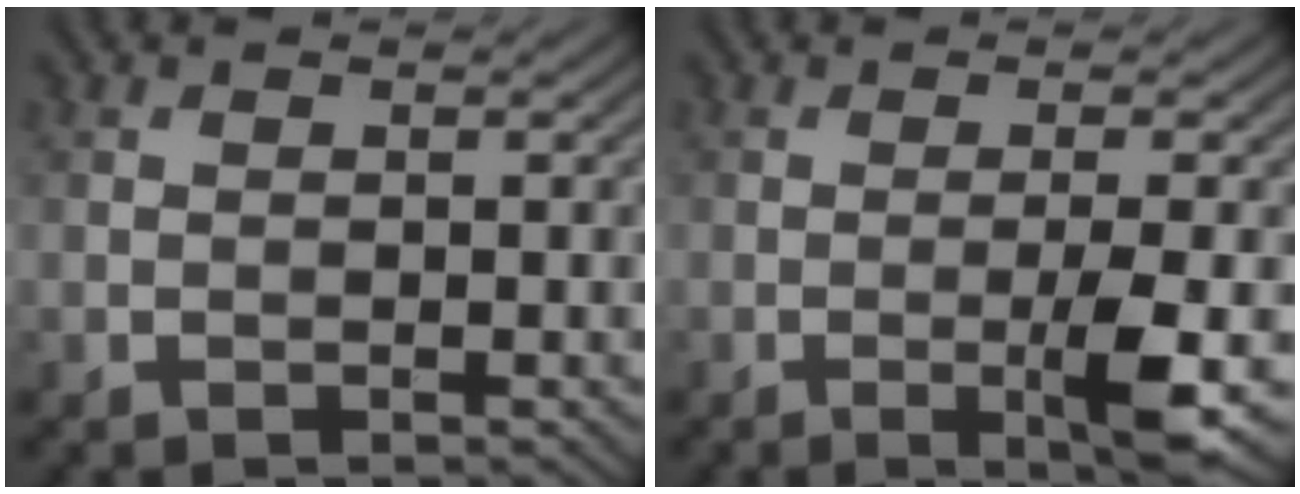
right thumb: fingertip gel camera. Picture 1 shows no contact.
{"total": 4.8, "force": [-1.2, 0.3, 4.6], "torque": [-0.081, 0.000, -0.021]}